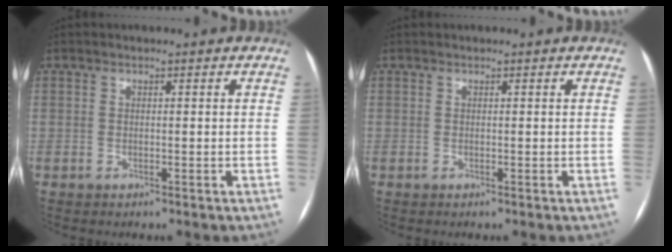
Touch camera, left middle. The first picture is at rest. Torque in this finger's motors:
{"motor_torque": [-0.01, 0.09, 0.03, 0.01]}